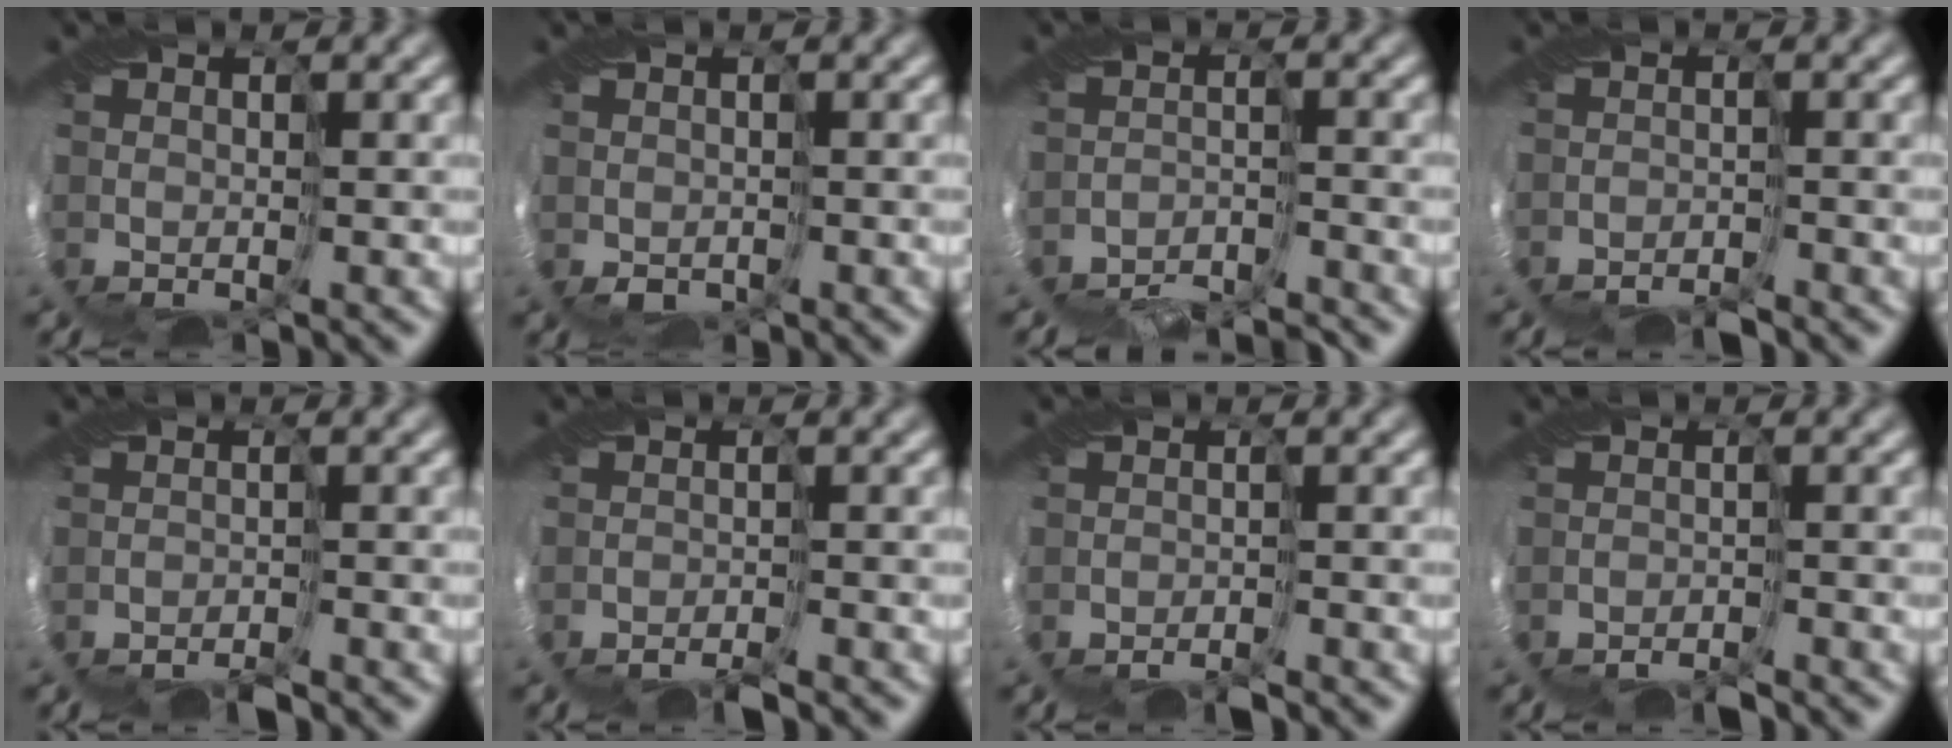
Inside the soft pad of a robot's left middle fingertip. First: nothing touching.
{"total": 1.1, "force": [-0.8, 0.8, -0.1], "torque": [0.001, -0.001, -0.009]}
{"total": 5.8, "force": [-5.8, 0.2, 0.1], "torque": [-0.009, -0.010, -0.105]}
{"total": 3.1, "force": [-3.1, 0.1, 0.1], "torque": [0.012, -0.002, -0.056]}
{"total": 2.6, "force": [-2.6, 0.0, 0.2], "torque": [0.010, -0.002, -0.049]}
{"total": 2.8, "force": [-2.7, 0.0, 0.5], "torque": [0.001, -0.001, -0.055]}
{"total": 2.5, "force": [-2.5, 0.1, 0.5], "torque": [0.008, 0.000, -0.044]}
{"total": 3.0, "force": [-3.0, 0.2, 0.3], "torque": [0.011, -0.002, -0.052]}